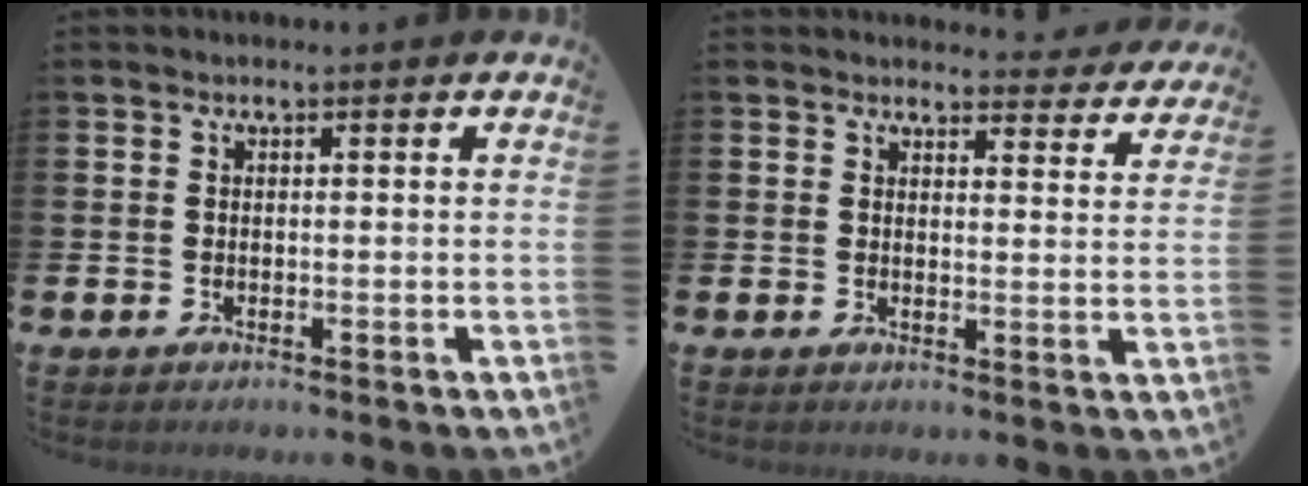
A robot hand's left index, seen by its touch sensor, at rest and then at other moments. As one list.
[{"total": 3.2, "force": [3.2, 0.6, 0.0], "torque": [0.001, -0.022, 0.055]}]